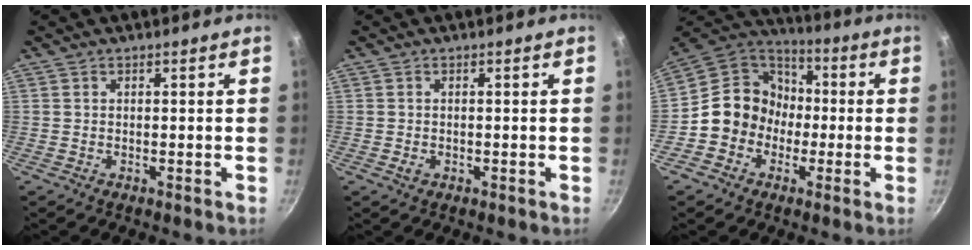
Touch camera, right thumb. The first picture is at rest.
{"total": 1.1, "force": [-0.3, 0.8, 0.7], "torque": [-0.010, 0.000, -0.005]}
{"total": 13.0, "force": [-1.9, 11.9, 4.9], "torque": [-0.030, 0.045, -0.050]}